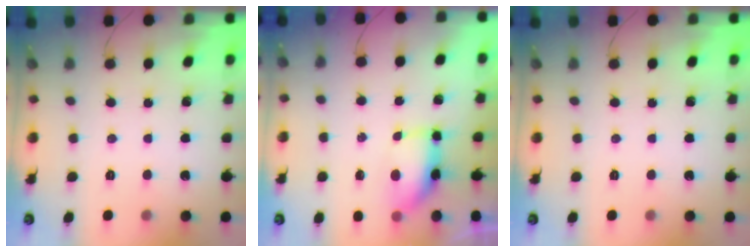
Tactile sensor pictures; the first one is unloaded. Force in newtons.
{"total": 7.1, "press": 6.9, "slide": 1.7}
{"total": 0.0}